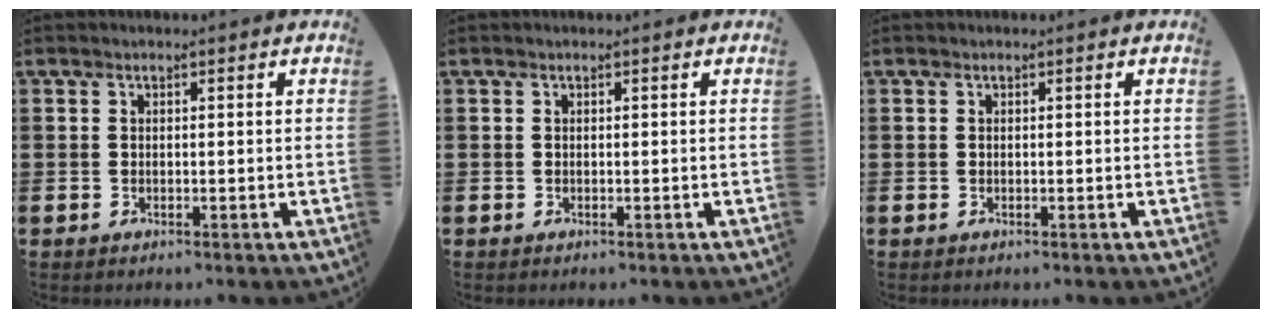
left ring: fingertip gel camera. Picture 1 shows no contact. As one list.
[{"total": 0.0}, {"total": 0.0}]